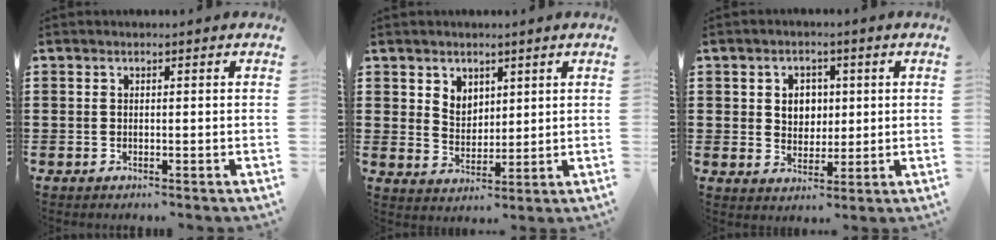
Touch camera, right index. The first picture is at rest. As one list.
[{"total": 4.0, "force": [2.8, 2.8, 0.3], "torque": [-0.018, 0.003, 0.054]}, {"total": 4.0, "force": [0.8, 3.5, 1.8], "torque": [-0.042, 0.009, 0.009]}]